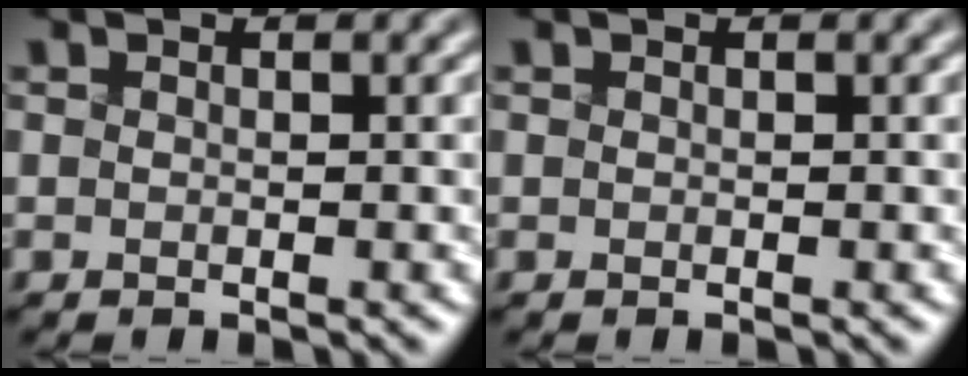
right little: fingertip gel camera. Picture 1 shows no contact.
{"total": 0.0}